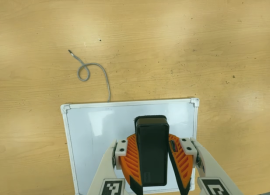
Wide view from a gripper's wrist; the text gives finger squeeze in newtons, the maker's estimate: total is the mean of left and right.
{"total": 9.5, "left": 9.7, "right": 9.3}